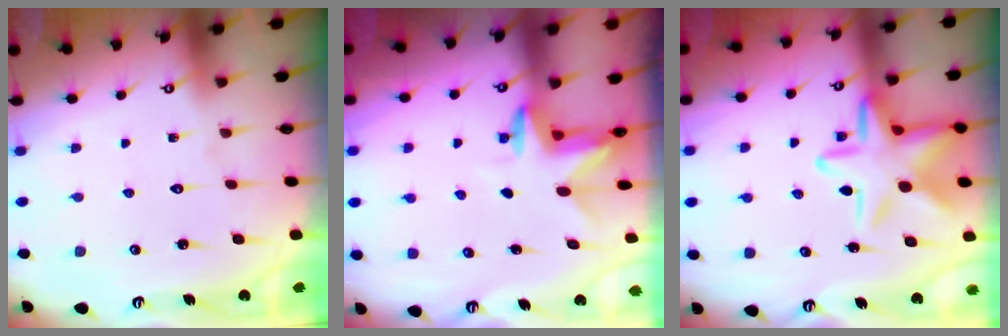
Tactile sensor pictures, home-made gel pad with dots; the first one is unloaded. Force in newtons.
{"total": 3.3, "press": 3.3, "slide": 0.3}
{"total": 15.6, "press": 15.6, "slide": 1.1}